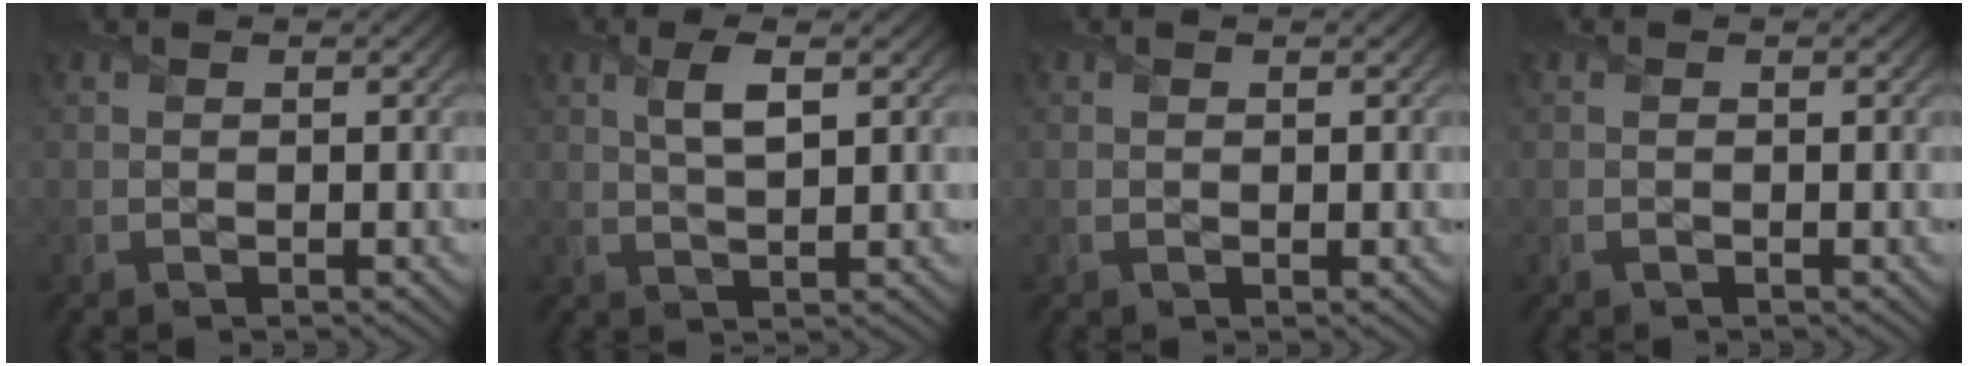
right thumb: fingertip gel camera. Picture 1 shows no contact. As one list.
[{"total": 3.4, "force": [1.5, 0.8, 2.9], "torque": [-0.061, 0.006, 0.028]}, {"total": 0.0}, {"total": 0.0}]